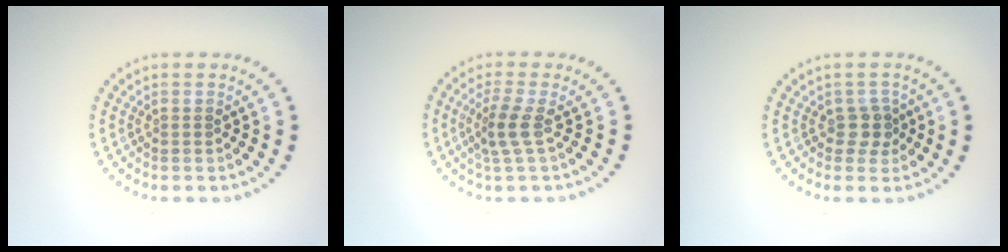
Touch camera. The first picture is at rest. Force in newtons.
{"total": 2.2, "press": 1.7, "slide": 1.4}
{"total": 1.9, "press": 1.5, "slide": 1.1}